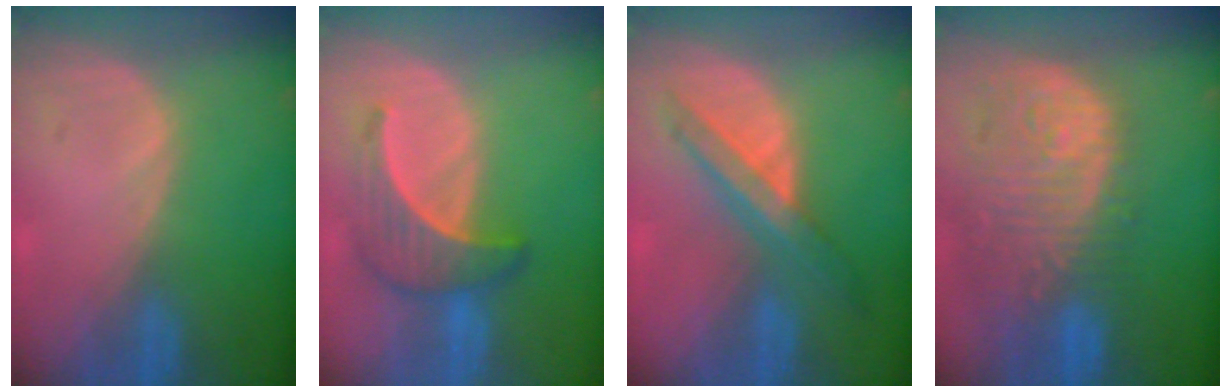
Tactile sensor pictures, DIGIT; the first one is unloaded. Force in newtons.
{"total": 6.2, "press": 6.1, "slide": 1.1}
{"total": 7.2, "press": 6.1, "slide": 3.8}
{"total": 13.5, "press": 11.4, "slide": 7.3}